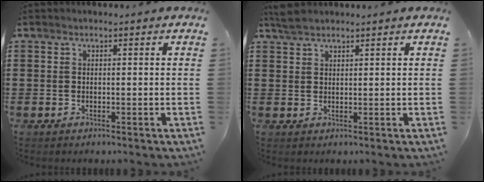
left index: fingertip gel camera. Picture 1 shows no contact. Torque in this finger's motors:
{"motor_torque": [0.39, -0.42, 0.00, 0.05]}